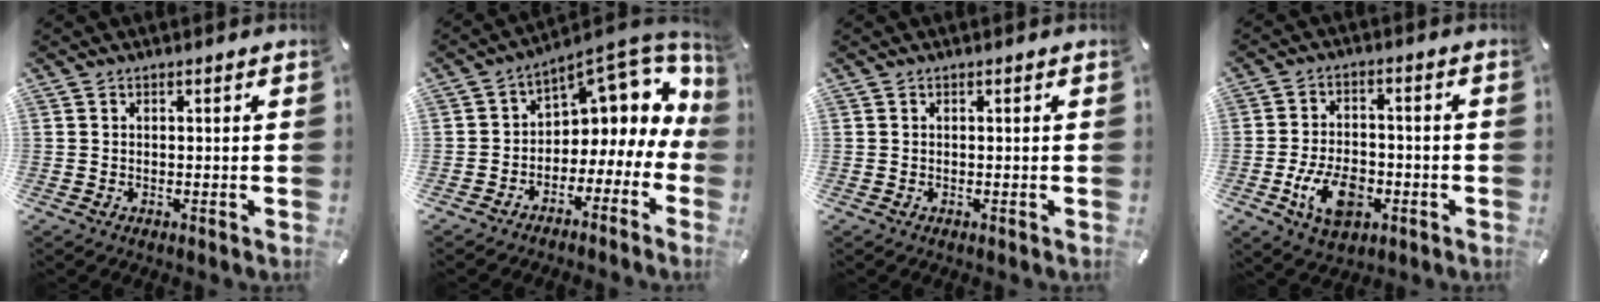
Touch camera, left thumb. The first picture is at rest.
{"total": 8.1, "force": [4.4, 5.2, 4.3], "torque": [-0.061, -0.050, 0.073]}
{"total": 0.0}
{"total": 10.7, "force": [-3.9, 6.7, 7.4], "torque": [-0.150, 0.007, -0.068]}